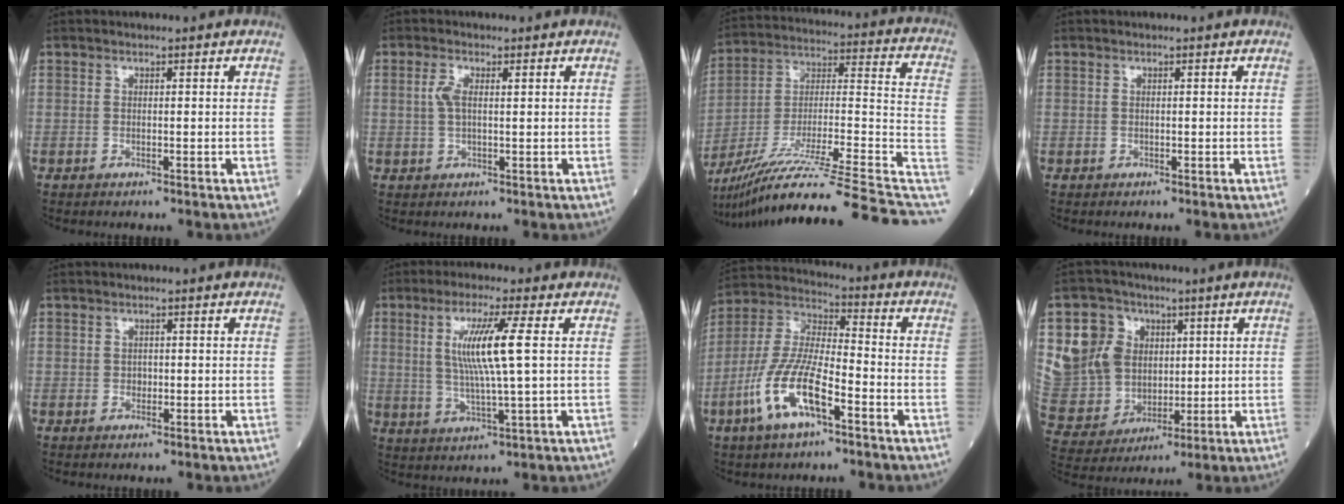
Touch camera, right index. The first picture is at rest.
{"total": 2.6, "force": [0.7, 0.9, 2.3], "torque": [-0.057, 0.011, 0.016]}
{"total": 30.0, "force": [-23.7, -0.4, 18.4], "torque": [-0.234, -0.007, -0.373]}
{"total": 0.0}
{"total": 0.6, "force": [-0.1, 0.5, 0.3], "torque": [-0.004, 0.002, -0.003]}
{"total": 8.7, "force": [1.8, -0.5, 8.5], "torque": [-0.172, -0.003, 0.037]}
{"total": 12.8, "force": [-5.8, 3.5, 10.9], "torque": [-0.234, -0.002, -0.113]}
{"total": 13.2, "force": [4.1, 11.8, 4.4], "torque": [-0.125, 0.039, 0.092]}